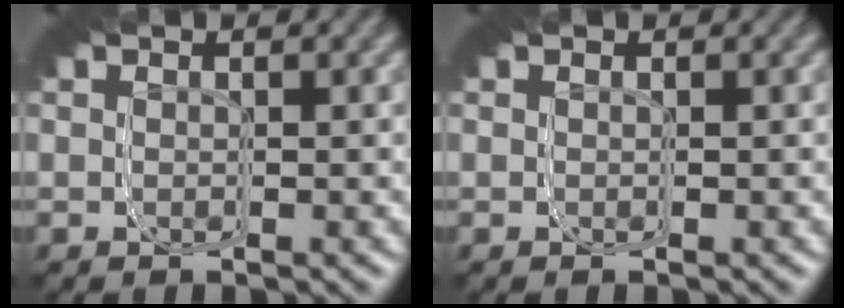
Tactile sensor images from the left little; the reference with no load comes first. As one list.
[{"total": 0.0}]